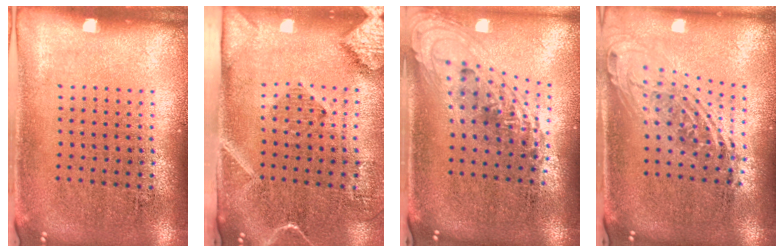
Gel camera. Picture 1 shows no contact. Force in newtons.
{"total": 2.9, "press": 2.1, "slide": 1.9}
{"total": 1.8, "press": 1.3, "slide": 1.2}
{"total": 1.9, "press": 1.5, "slide": 1.3}